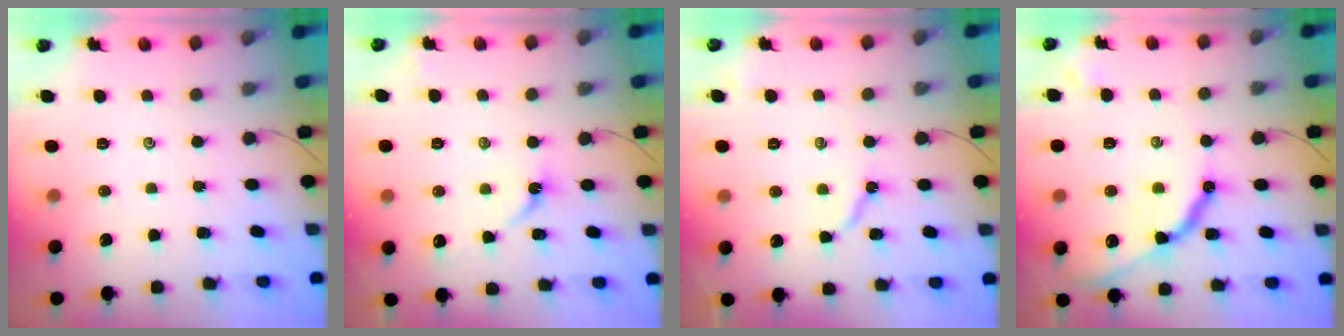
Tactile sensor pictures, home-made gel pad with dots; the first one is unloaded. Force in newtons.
{"total": 4.0, "press": 3.9, "slide": 0.6}
{"total": 4.5, "press": 4.4, "slide": 0.2}
{"total": 12.9, "press": 12.8, "slide": 1.0}